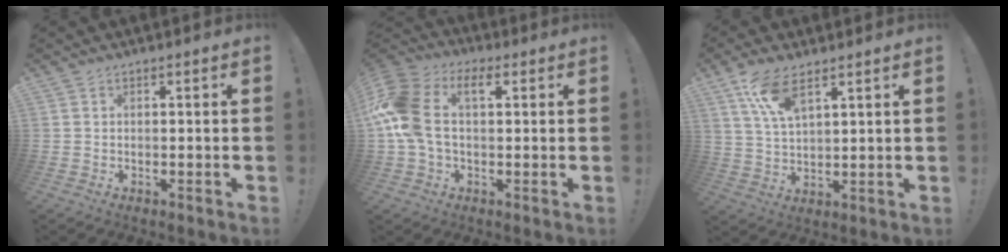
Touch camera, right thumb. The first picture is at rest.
{"total": 13.2, "force": [1.9, 8.3, 10.2], "torque": [-0.225, 0.009, 0.033]}
{"total": 9.1, "force": [6.1, 3.5, 5.7], "torque": [-0.108, -0.022, 0.114]}